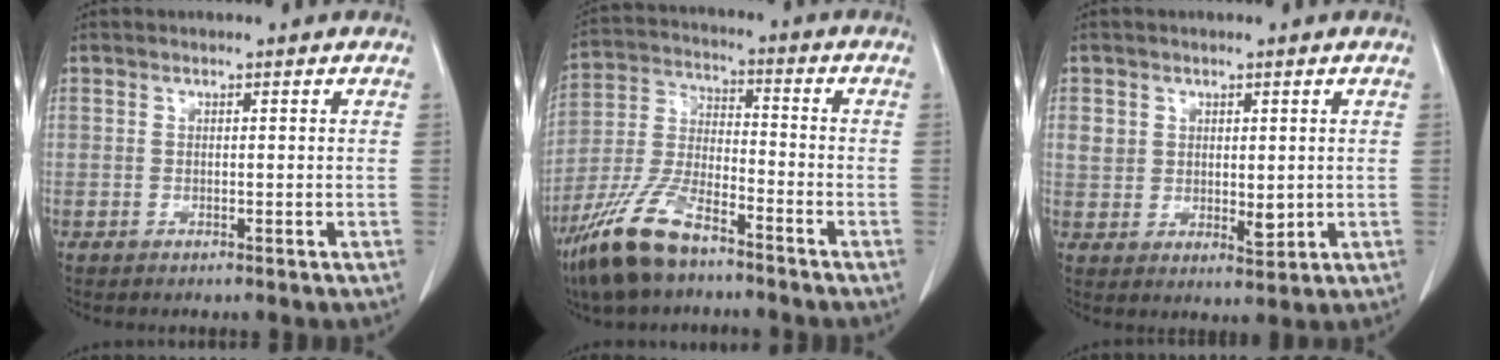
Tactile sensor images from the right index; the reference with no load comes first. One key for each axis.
{"total": 12.4, "fx": -8.8, "fy": 4.0, "fz": 7.7, "tx": -0.171, "ty": -0.008, "tz": -0.172}
{"total": 5.0, "fx": 0.9, "fy": 3.8, "fz": 3.2, "tx": -0.045, "ty": -0.004, "tz": 0.025}